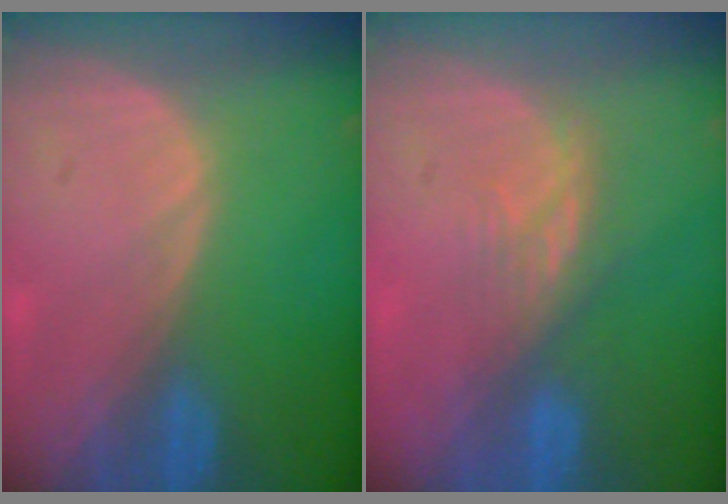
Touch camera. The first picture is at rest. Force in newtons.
{"total": 4.0, "press": 3.7, "slide": 1.4}